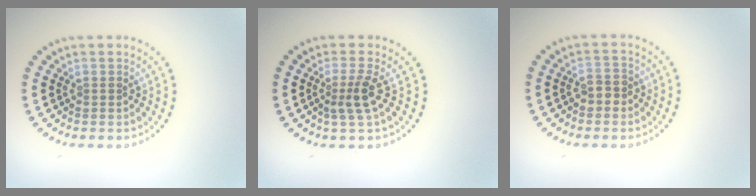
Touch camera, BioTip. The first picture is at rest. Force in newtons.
{"total": 2.3, "press": 1.7, "slide": 1.5}
{"total": 1.7, "press": 1.6, "slide": 0.5}